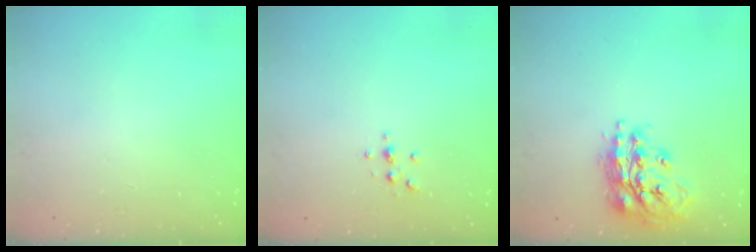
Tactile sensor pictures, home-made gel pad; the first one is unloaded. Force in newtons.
{"total": 2.2, "press": 2.1, "slide": 0.2}
{"total": 17.2, "press": 17.1, "slide": 1.5}